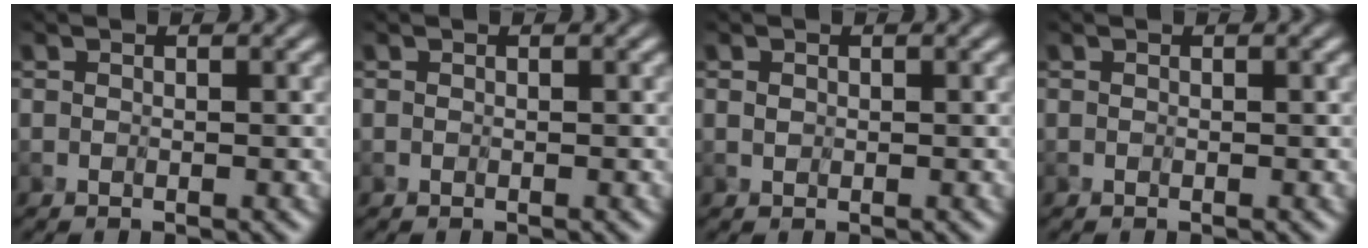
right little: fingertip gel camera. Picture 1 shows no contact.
{"total": 0.0}
{"total": 0.6, "force": [0.0, 0.5, 0.3], "torque": [-0.009, 0.000, 0.003]}
{"total": 0.0}